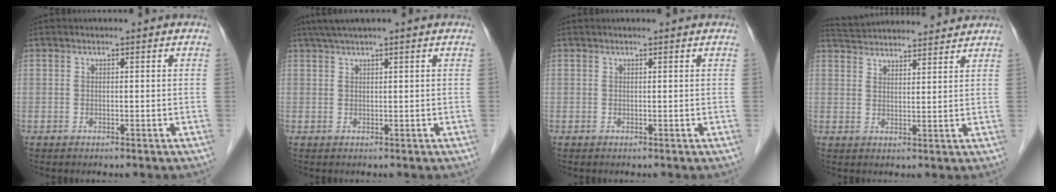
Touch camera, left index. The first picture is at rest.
{"total": 3.3, "force": [2.5, -0.5, 2.0], "torque": [-0.040, 0.022, 0.050]}
{"total": 0.5, "force": [0.5, 0.0, 0.1], "torque": [-0.003, 0.004, 0.008]}
{"total": 13.5, "force": [12.9, 1.8, 3.5], "torque": [-0.066, 0.038, 0.196]}